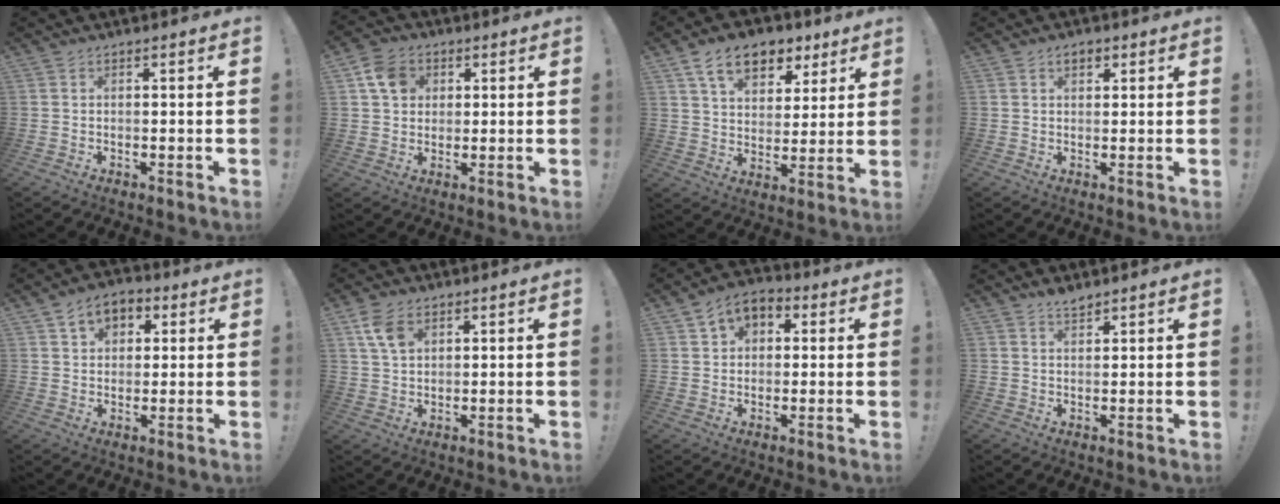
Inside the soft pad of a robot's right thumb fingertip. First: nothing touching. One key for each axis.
{"total": 8.5, "fx": 3.1, "fy": 7.0, "fz": 3.7, "tx": -0.056, "ty": -0.001, "tz": 0.063}
{"total": 13.7, "fx": 8.1, "fy": 8.4, "fz": 7.2, "tx": -0.119, "ty": -0.035, "tz": 0.150}
{"total": 2.9, "fx": 1.3, "fy": 1.9, "fz": 1.7, "tx": -0.029, "ty": 0.003, "tz": 0.022}
{"total": 8.3, "fx": 3.4, "fy": 6.2, "fz": 4.3, "tx": -0.062, "ty": -0.006, "tz": 0.066}
{"total": 7.2, "fx": 3.4, "fy": 4.5, "fz": 4.5, "tx": -0.078, "ty": -0.006, "tz": 0.069}
{"total": 7.1, "fx": 3.0, "fy": 5.5, "fz": 3.2, "tx": -0.059, "ty": -0.007, "tz": 0.060}
{"total": 2.7, "fx": 2.4, "fy": 0.7, "fz": 1.1, "tx": -0.011, "ty": -0.017, "tz": 0.040}